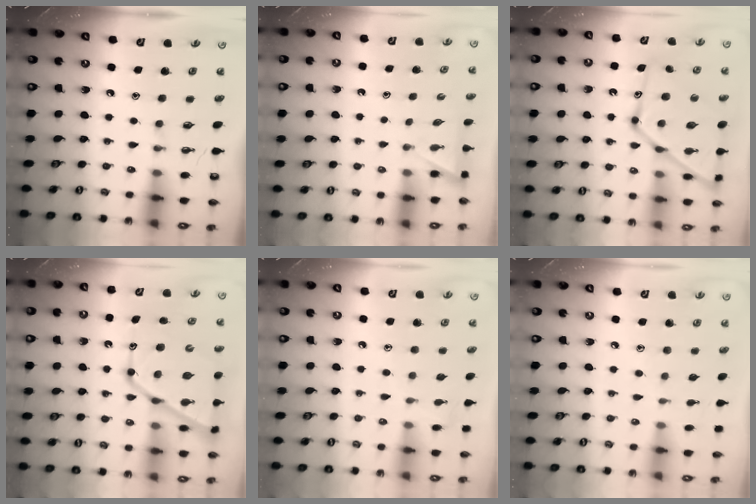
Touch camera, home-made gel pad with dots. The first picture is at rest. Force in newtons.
{"total": 2.5, "press": 2.5, "slide": 0.2}
{"total": 20.0, "press": 20.0, "slide": 1.6}
{"total": 18.1, "press": 18.1, "slide": 1.6}
{"total": 4.8, "press": 4.8, "slide": 0.5}
{"total": 4.6, "press": 4.5, "slide": 0.6}